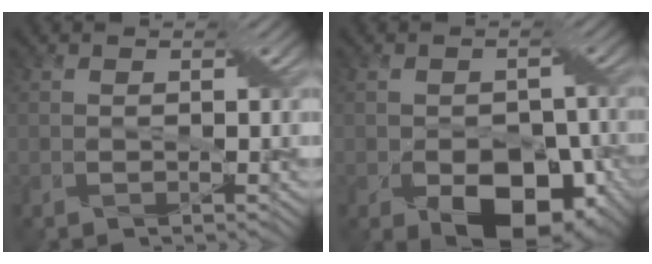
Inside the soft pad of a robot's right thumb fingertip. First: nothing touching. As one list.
[{"total": 11.0, "force": [-4.7, 6.9, 7.3], "torque": [-0.113, -0.030, -0.064]}]